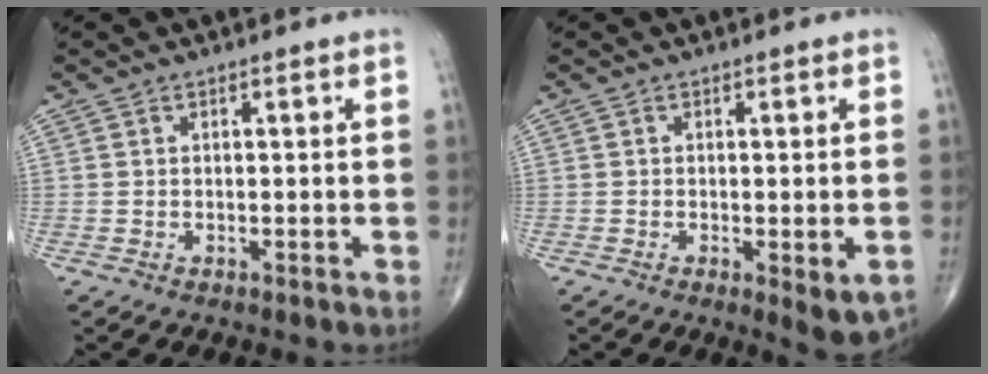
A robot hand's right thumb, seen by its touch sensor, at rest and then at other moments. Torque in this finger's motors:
{"motor_torque": [-0.38, 0.48, -0.30, -0.21, 0.00]}